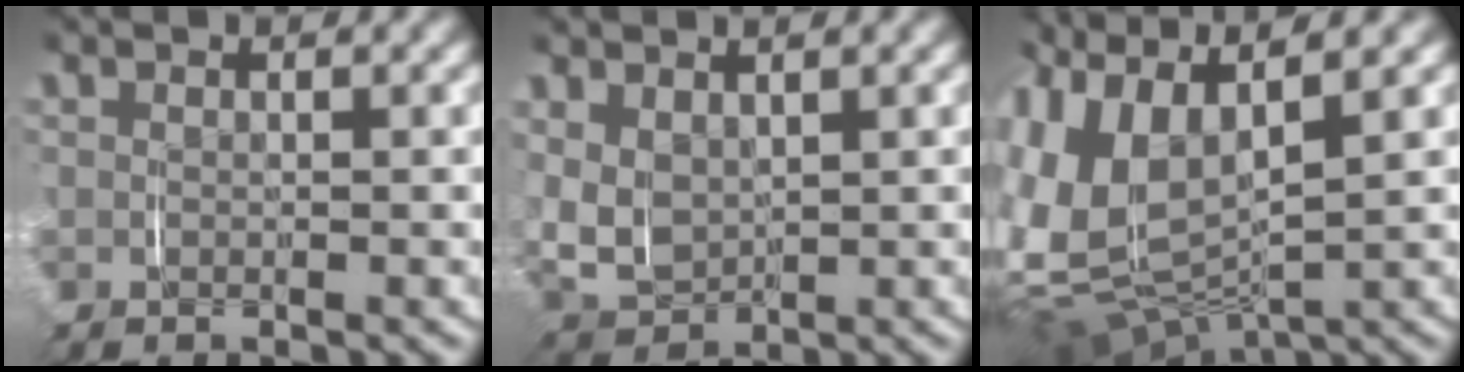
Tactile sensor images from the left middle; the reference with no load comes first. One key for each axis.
{"total": 7.2, "fx": 1.0, "fy": 6.1, "fz": 3.6, "tx": -0.117, "ty": -0.022, "tz": 0.023}
{"total": 13.9, "fx": 0.1, "fy": 11.0, "fz": 8.6, "tx": -0.231, "ty": -0.038, "tz": 0.008}